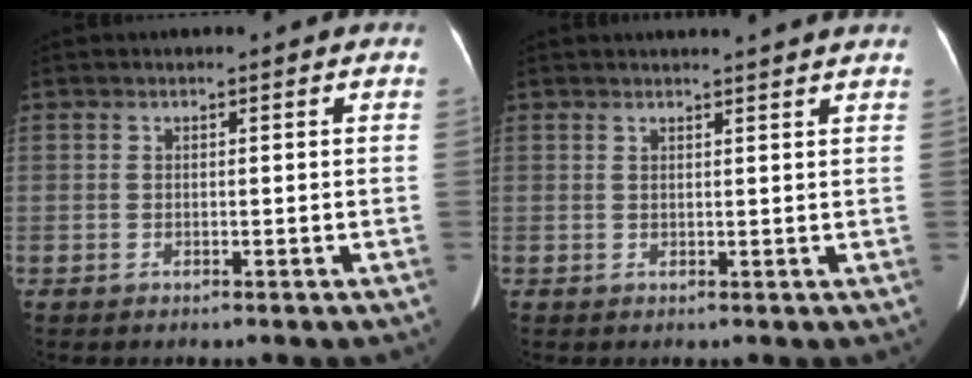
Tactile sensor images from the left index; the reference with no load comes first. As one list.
[{"total": 5.5, "force": [5.1, -0.6, 1.8], "torque": [-0.020, 0.012, 0.050]}]